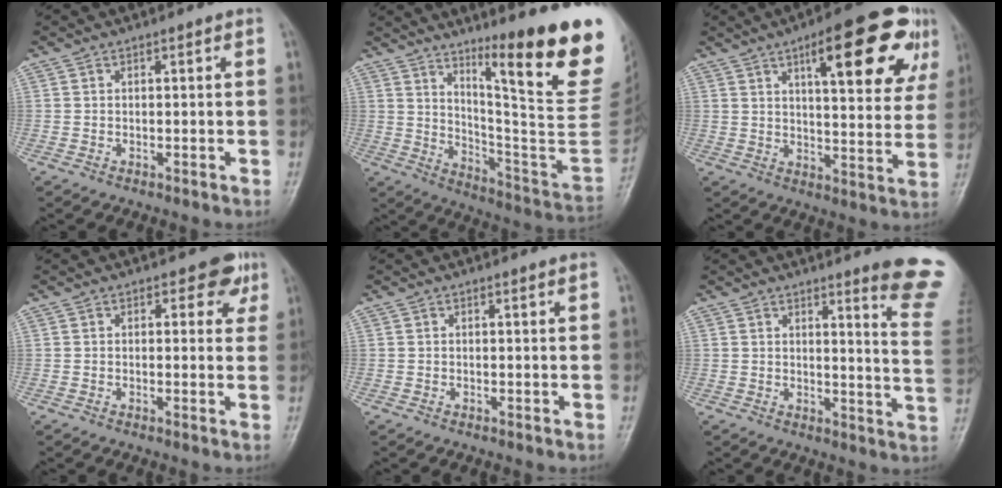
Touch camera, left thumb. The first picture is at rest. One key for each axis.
{"total": 25.8, "fx": 13.1, "fy": 3.2, "fz": 22.0, "tx": -0.268, "ty": -0.069, "tz": 0.206}
{"total": 20.1, "fx": 9.6, "fy": 6.2, "fz": 16.5, "tx": -0.188, "ty": -0.020, "tz": 0.128}
{"total": 5.4, "fx": 3.0, "fy": 3.2, "fz": 3.2, "tx": 0.000, "ty": -0.009, "tz": 0.030}
{"total": 0.8, "fx": 0.7, "fy": 0.0, "fz": 0.4, "tx": -0.006, "ty": -0.002, "tz": 0.010}
{"total": 11.9, "fx": 9.2, "fy": 0.4, "fz": 7.5, "tx": -0.068, "ty": -0.084, "tz": 0.094}